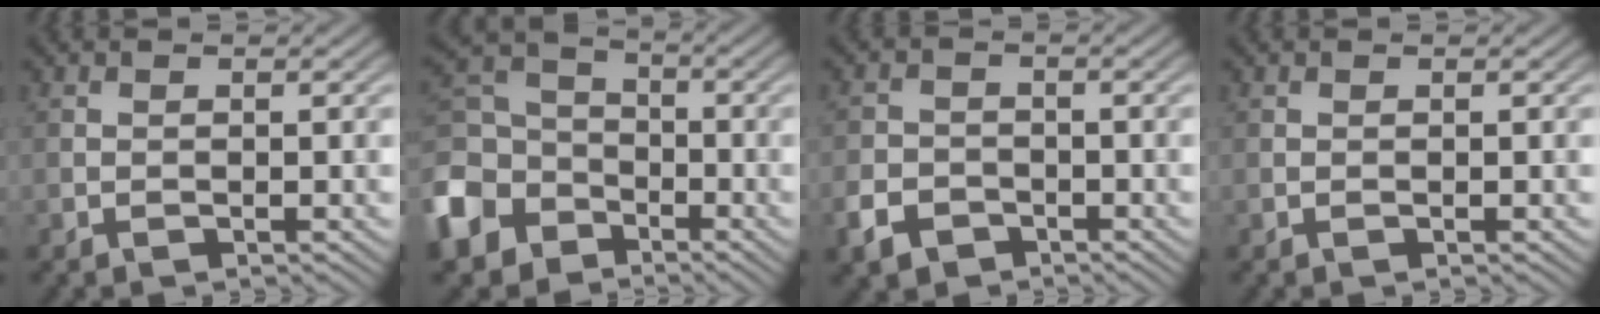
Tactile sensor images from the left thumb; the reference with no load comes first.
{"total": 11.3, "force": [-5.4, 8.5, 5.1], "torque": [-0.158, -0.019, -0.128]}
{"total": 3.8, "force": [-2.3, 2.6, 1.5], "torque": [-0.040, -0.006, -0.051]}
{"total": 0.0}